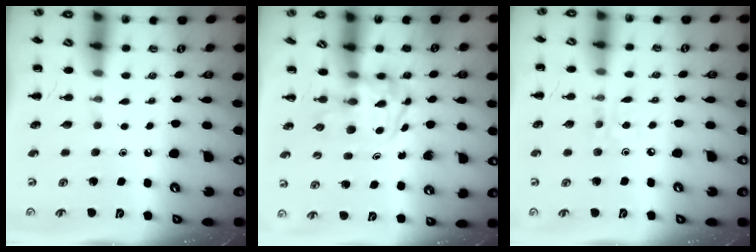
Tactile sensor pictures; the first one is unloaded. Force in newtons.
{"total": 3.8, "press": 3.7, "slide": 0.5}
{"total": 2.2, "press": 2.1, "slide": 0.6}